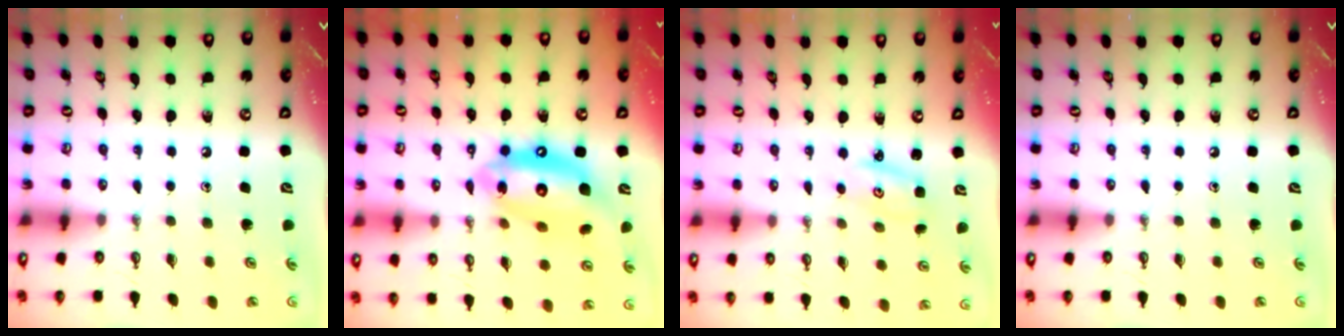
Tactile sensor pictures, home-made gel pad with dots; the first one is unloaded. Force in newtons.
{"total": 17.1, "press": 17.0, "slide": 1.8}
{"total": 3.2, "press": 3.2, "slide": 0.1}
{"total": 0.0}